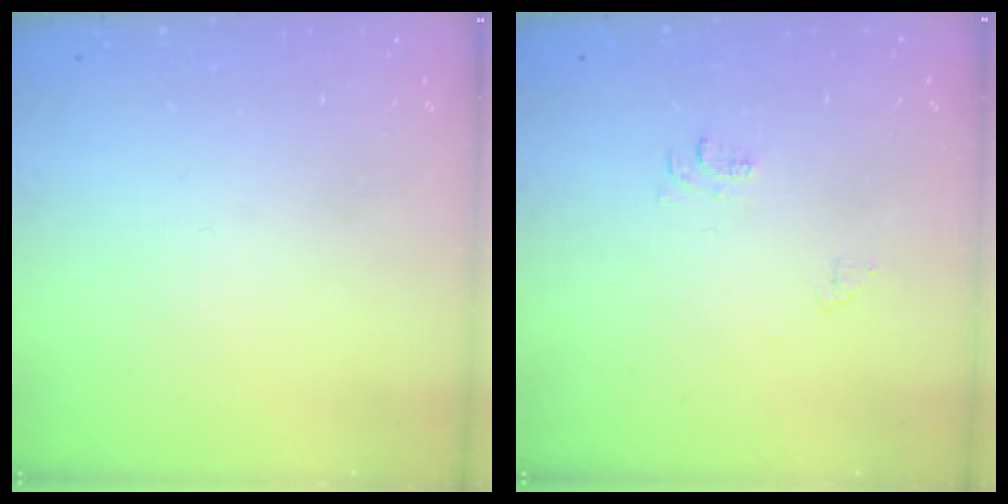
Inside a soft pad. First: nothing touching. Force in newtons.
{"total": 3.9, "press": 3.9, "slide": 0.5}